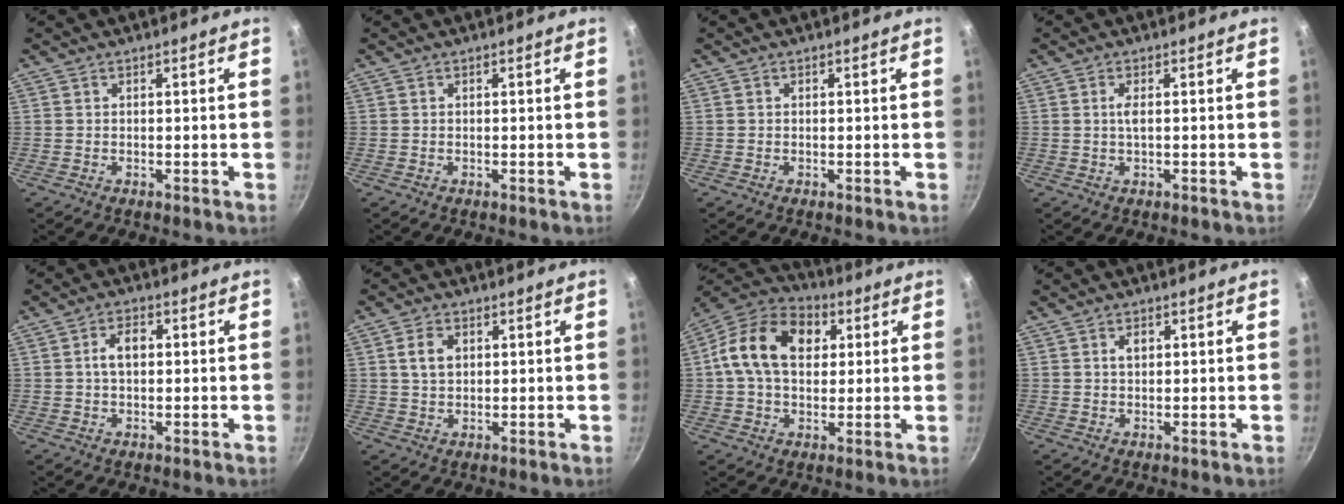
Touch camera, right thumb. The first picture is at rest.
{"total": 0.0}
{"total": 0.0}
{"total": 1.9, "force": [0.1, 0.5, 1.8], "torque": [-0.042, 0.001, 0.001]}
{"total": 4.7, "force": [0.5, 2.9, 3.6], "torque": [-0.052, 0.013, 0.004]}
{"total": 4.6, "force": [1.2, 3.3, 3.1], "torque": [-0.046, 0.000, 0.023]}
{"total": 16.8, "force": [3.6, 11.9, 11.3], "torque": [-0.172, 0.019, 0.042]}
{"total": 2.1, "force": [0.6, 1.4, 1.4], "torque": [-0.015, 0.002, 0.010]}